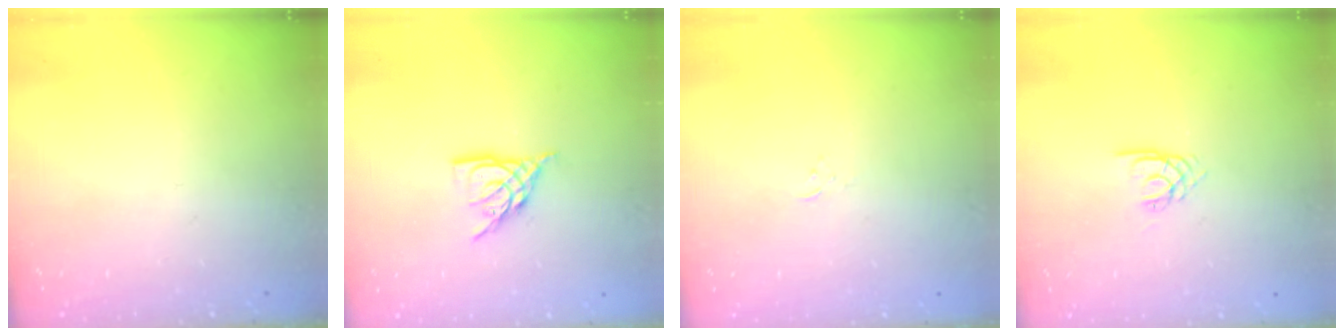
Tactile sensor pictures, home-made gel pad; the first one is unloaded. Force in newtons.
{"total": 9.8, "press": 9.7, "slide": 1.3}
{"total": 1.5, "press": 1.5, "slide": 0.2}
{"total": 2.1, "press": 2.1, "slide": 0.2}